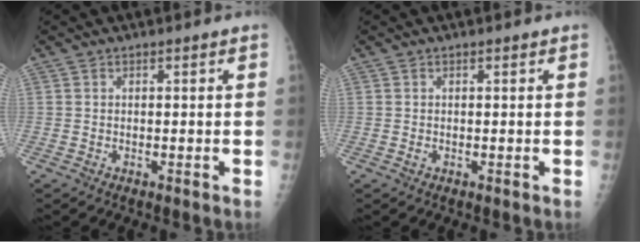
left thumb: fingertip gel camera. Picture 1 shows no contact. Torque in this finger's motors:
{"motor_torque": [-0.09, -0.08, 0.19, 0.06, 0.00]}